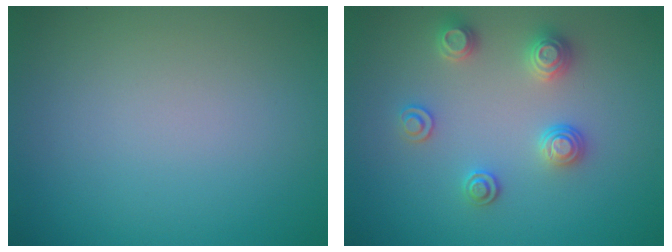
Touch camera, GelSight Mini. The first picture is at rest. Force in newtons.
{"total": 2.9, "press": 2.9, "slide": 0.2}